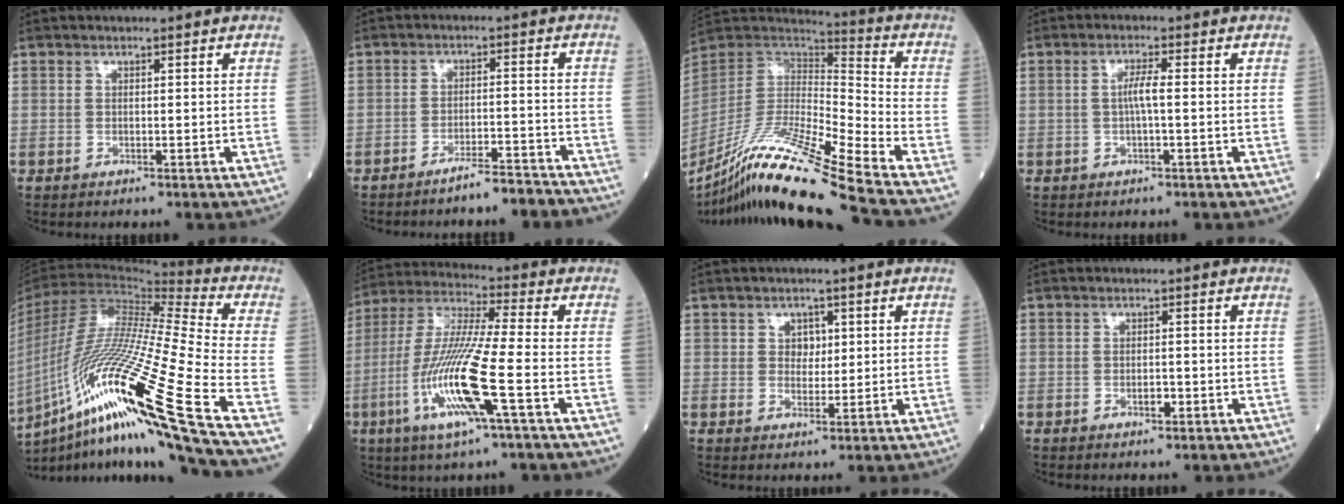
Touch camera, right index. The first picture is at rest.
{"total": 5.6, "force": [-5.1, 0.3, 2.3], "torque": [-0.025, -0.001, -0.080]}
{"total": 22.0, "force": [-16.9, -1.9, 13.9], "torque": [-0.280, -0.036, -0.316]}
{"total": 2.6, "force": [-0.1, 0.0, 2.6], "torque": [-0.048, 0.002, -0.004]}
{"total": 29.7, "force": [-13.5, -0.2, 26.5], "torque": [-0.494, -0.056, -0.248]}
{"total": 15.4, "force": [-5.0, 0.1, 14.5], "torque": [-0.307, -0.014, -0.100]}
{"total": 2.6, "force": [0.9, 1.9, 1.5], "torque": [-0.017, 0.001, 0.014]}
{"total": 1.4, "force": [-0.6, 0.5, 1.2], "torque": [-0.021, 0.000, -0.009]}